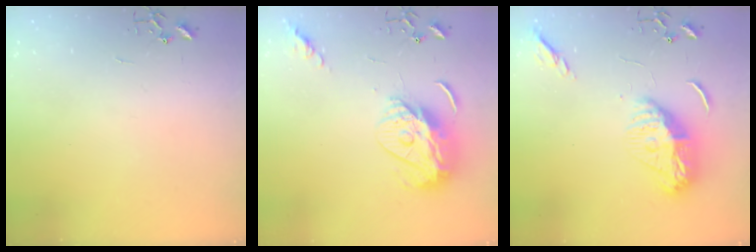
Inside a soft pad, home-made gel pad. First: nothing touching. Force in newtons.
{"total": 12.3, "press": 12.2, "slide": 1.1}
{"total": 13.7, "press": 13.6, "slide": 1.2}